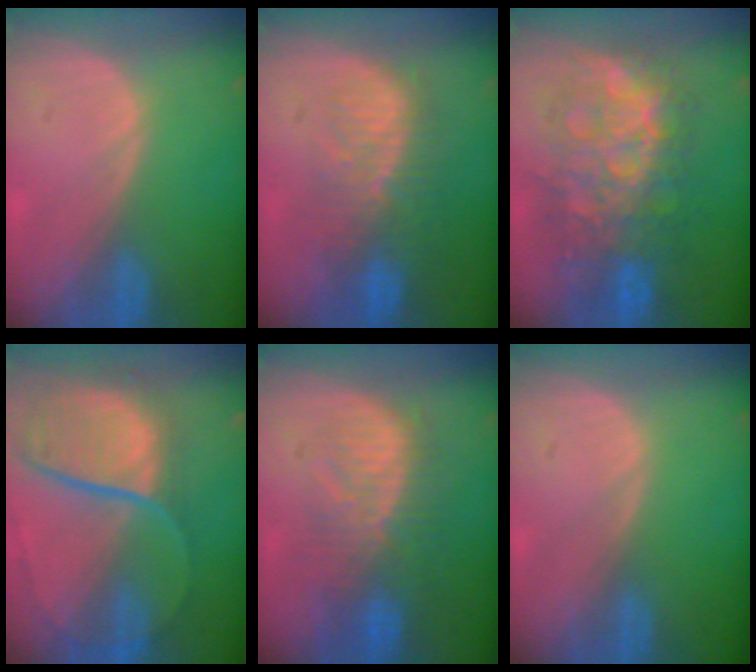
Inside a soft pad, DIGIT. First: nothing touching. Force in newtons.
{"total": 10.0, "press": 8.5, "slide": 5.2}
{"total": 12.3, "press": 12.3, "slide": 1.3}
{"total": 11.4, "press": 9.5, "slide": 6.4}
{"total": 9.6, "press": 9.0, "slide": 3.3}
{"total": 0.0}